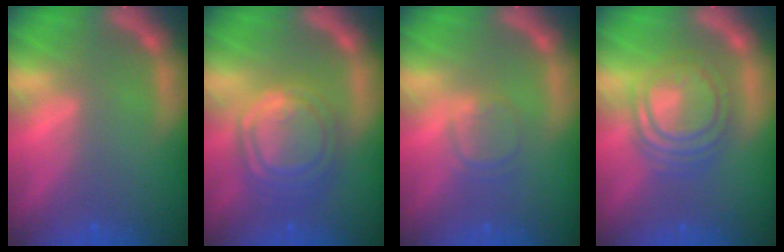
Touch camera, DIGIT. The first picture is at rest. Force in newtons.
{"total": 8.6}
{"total": 2.4}
{"total": 7.6}